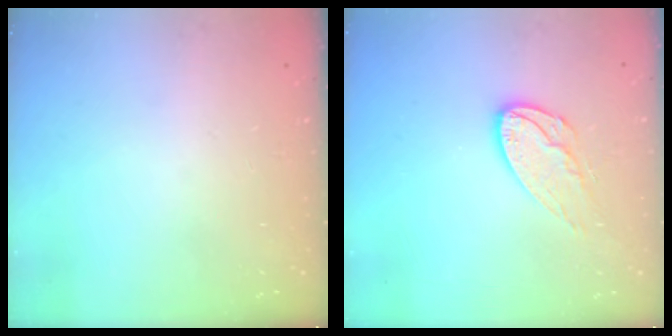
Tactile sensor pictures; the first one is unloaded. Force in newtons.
{"total": 10.9, "press": 10.9, "slide": 0.8}